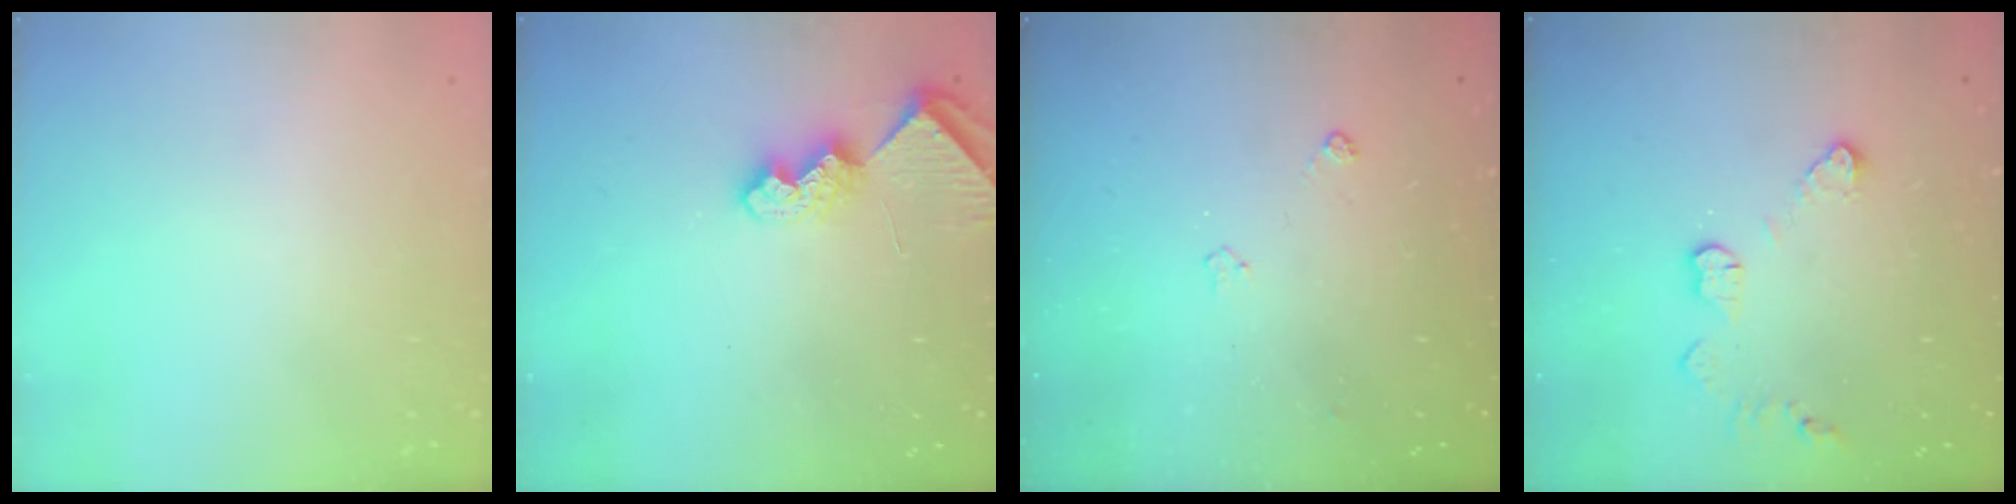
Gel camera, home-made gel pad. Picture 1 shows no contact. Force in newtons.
{"total": 6.9, "press": 6.9, "slide": 0.6}
{"total": 3.6, "press": 3.6, "slide": 0.6}
{"total": 5.8, "press": 5.8, "slide": 0.1}